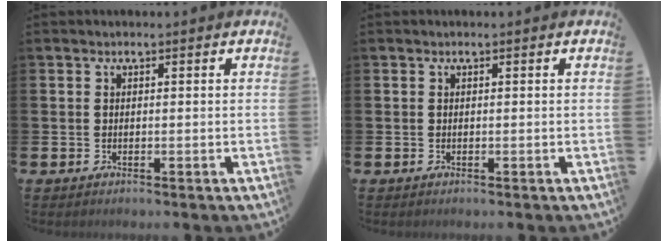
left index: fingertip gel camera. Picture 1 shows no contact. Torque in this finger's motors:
{"motor_torque": [0.00, 0.00, 0.00, 0.00]}